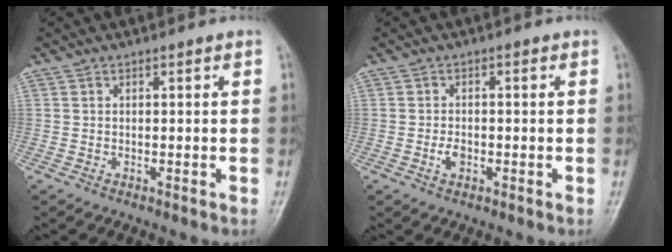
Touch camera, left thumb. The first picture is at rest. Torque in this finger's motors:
{"motor_torque": [-0.15, 0.19, 0.29, 0.17, 0.00]}